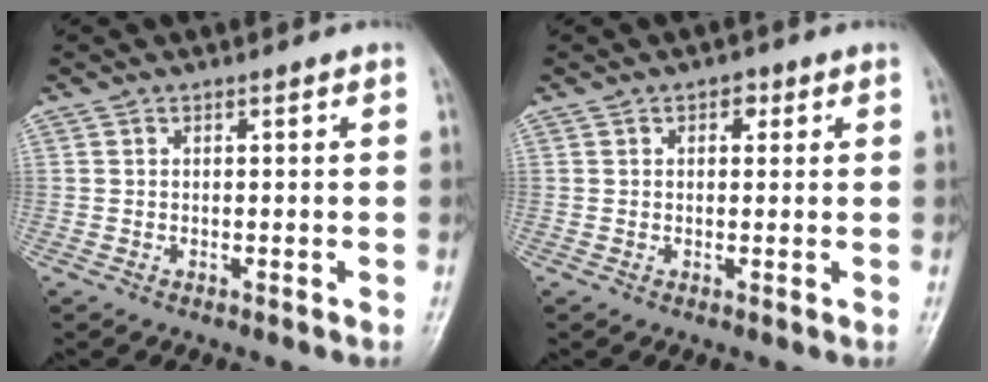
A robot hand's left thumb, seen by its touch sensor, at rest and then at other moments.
{"total": 2.0, "force": [0.9, 1.4, 1.2], "torque": [-0.004, 0.001, 0.007]}